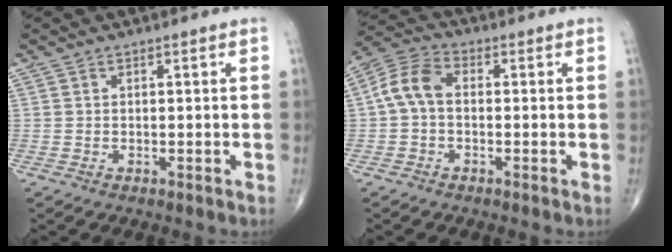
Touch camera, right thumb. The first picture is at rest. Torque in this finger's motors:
{"motor_torque": [0.62, 0.69, 0.37, -0.30, 0.03]}